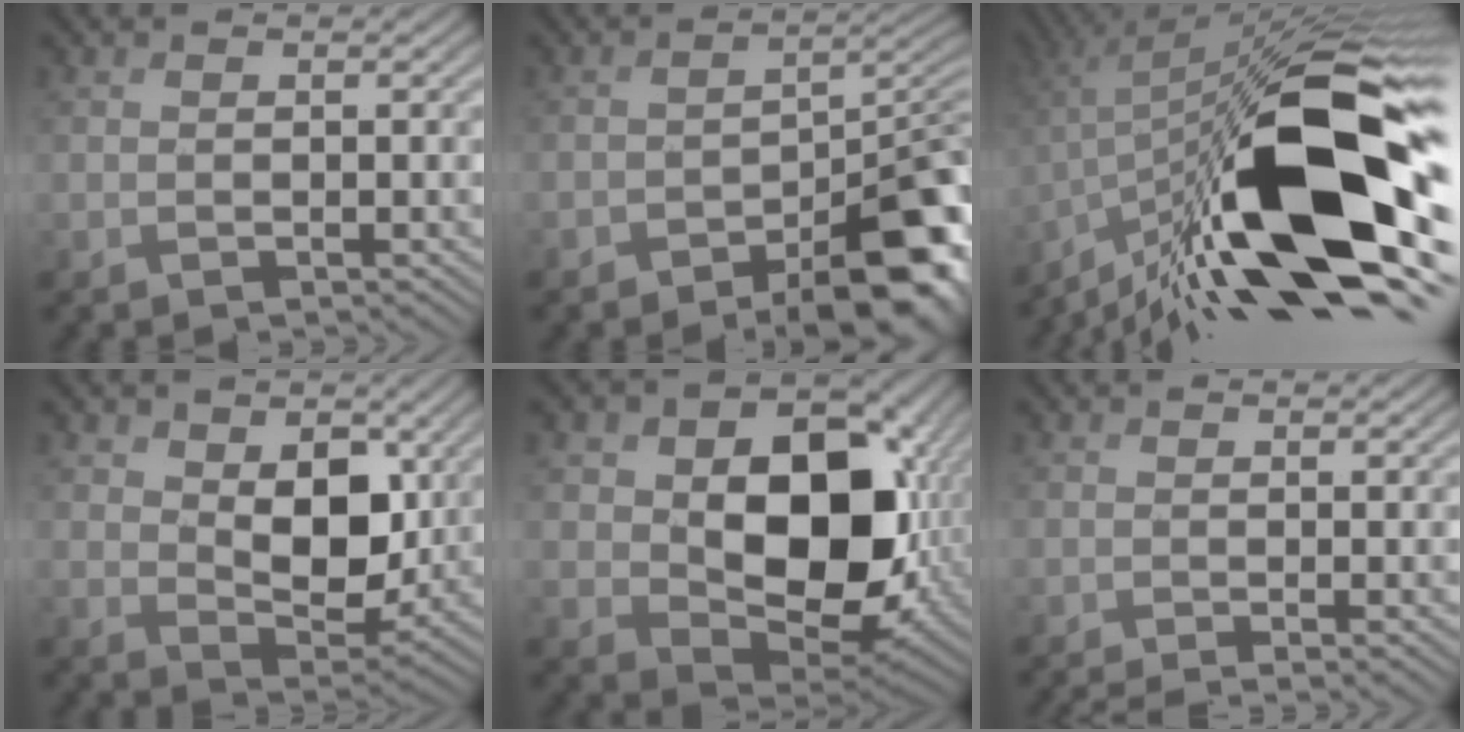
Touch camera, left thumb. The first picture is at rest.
{"total": 9.9, "force": [-5.3, 5.0, 6.7], "torque": [-0.076, -0.017, -0.083]}
{"total": 19.2, "force": [-7.4, 5.6, 16.8], "torque": [-0.286, 0.003, -0.141]}
{"total": 9.2, "force": [2.3, 5.8, 6.8], "torque": [-0.138, -0.014, 0.039]}
{"total": 17.6, "force": [1.8, 12.3, 12.5], "torque": [-0.196, -0.035, 0.057]}
{"total": 2.7, "force": [-1.3, 0.5, 2.3], "torque": [-0.034, -0.006, -0.027]}